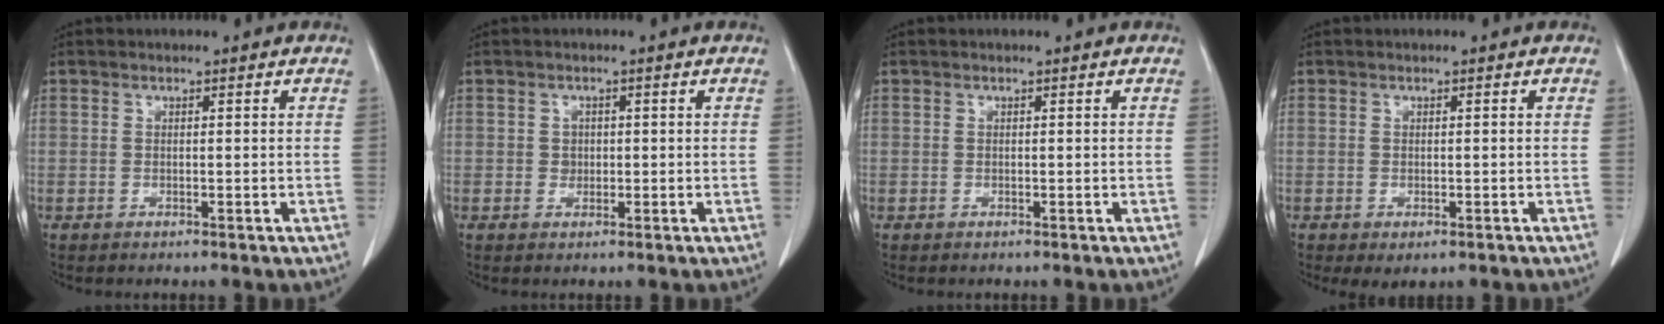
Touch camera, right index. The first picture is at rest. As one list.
[{"total": 1.4, "force": [-0.1, 1.3, 0.5], "torque": [-0.006, 0.003, 0.001]}, {"total": 0.0}, {"total": 2.7, "force": [-1.6, 1.0, 1.9], "torque": [-0.021, -0.006, -0.018]}]